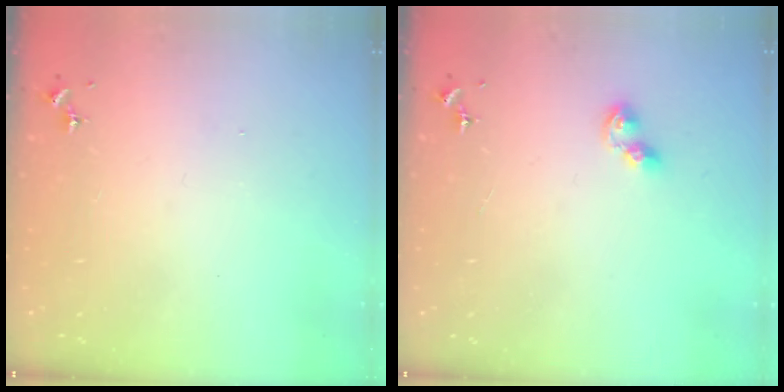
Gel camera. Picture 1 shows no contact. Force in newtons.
{"total": 5.3, "press": 5.3, "slide": 0.6}